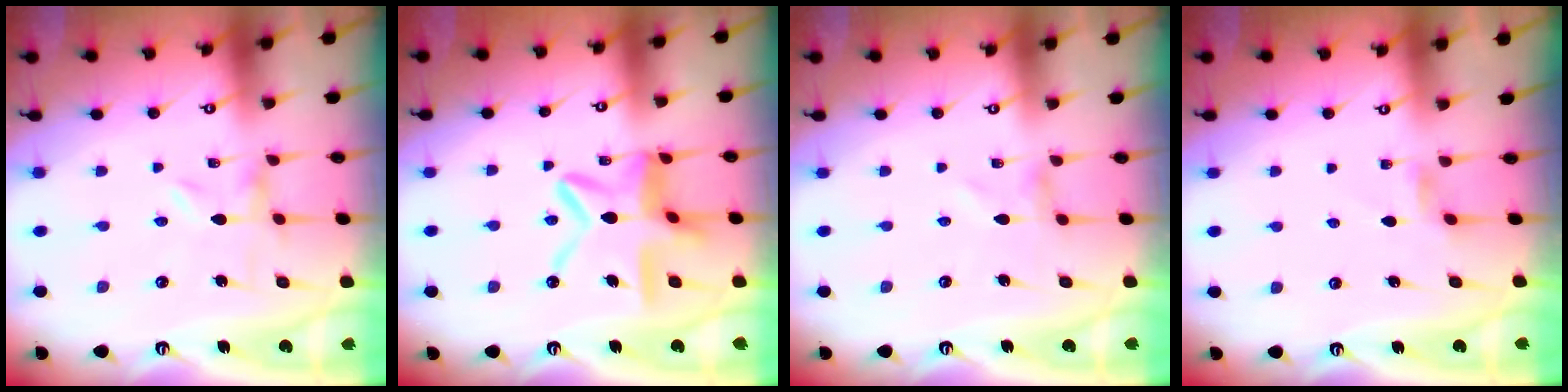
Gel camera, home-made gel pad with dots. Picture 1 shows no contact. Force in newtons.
{"total": 14.8, "press": 14.7, "slide": 1.4}
{"total": 0.8, "press": 0.8, "slide": 0.1}
{"total": 2.3, "press": 2.3, "slide": 0.4}